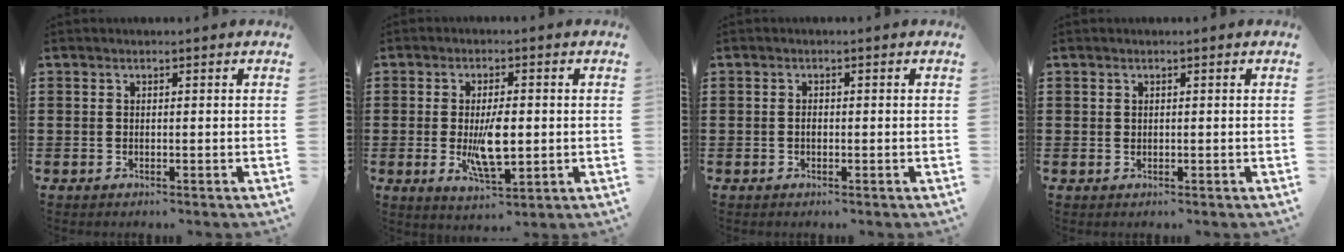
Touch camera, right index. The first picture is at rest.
{"total": 7.0, "force": [-0.5, 2.7, 6.4], "torque": [-0.125, -0.008, -0.014]}
{"total": 0.8, "force": [-0.2, 0.5, 0.6], "torque": [-0.015, -0.001, -0.003]}
{"total": 0.6, "force": [0.3, 0.5, 0.1], "torque": [-0.003, 0.003, 0.006]}